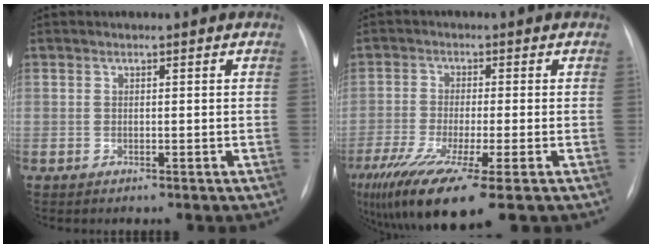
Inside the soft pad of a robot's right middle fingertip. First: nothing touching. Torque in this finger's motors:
{"motor_torque": [1.27, -0.87, 0.42, 0.21]}